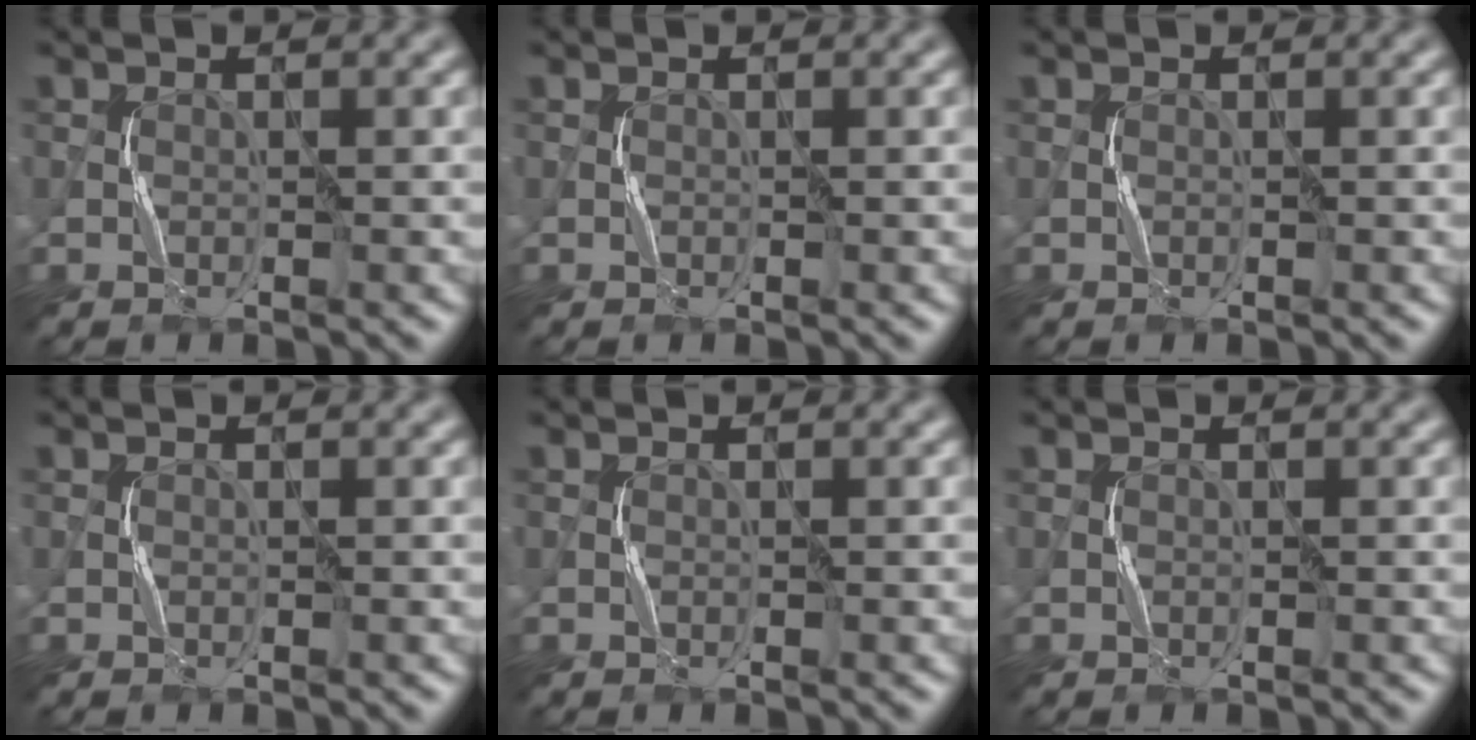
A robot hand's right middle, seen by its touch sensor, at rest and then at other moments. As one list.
[{"total": 0.0}, {"total": 0.0}, {"total": 0.0}, {"total": 0.0}, {"total": 0.0}]